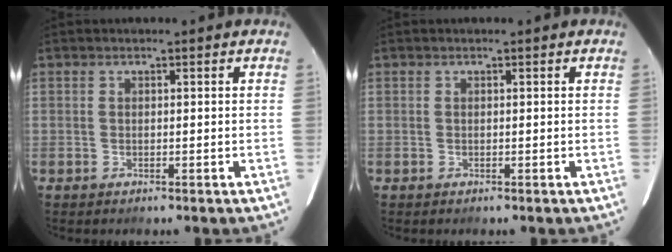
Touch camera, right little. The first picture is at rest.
{"total": 0.0}